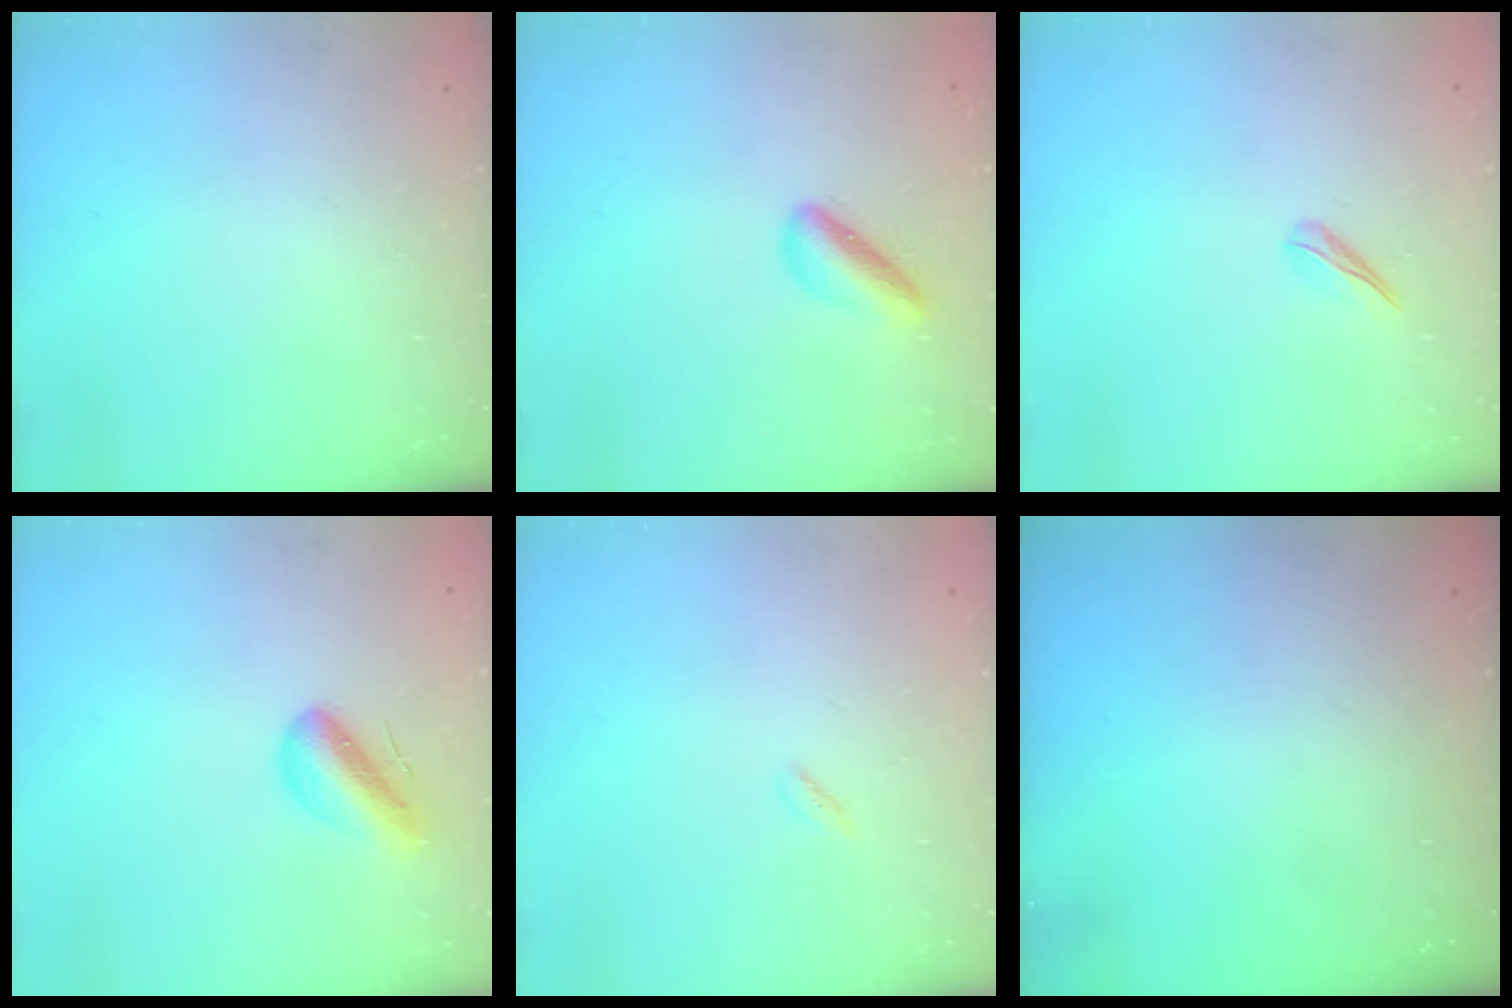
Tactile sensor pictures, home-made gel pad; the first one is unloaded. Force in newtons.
{"total": 5.1, "press": 5.0, "slide": 1.1}
{"total": 3.7, "press": 3.6, "slide": 1.0}
{"total": 8.3, "press": 7.8, "slide": 2.8}
{"total": 0.8, "press": 0.7, "slide": 0.5}
{"total": 0.0}